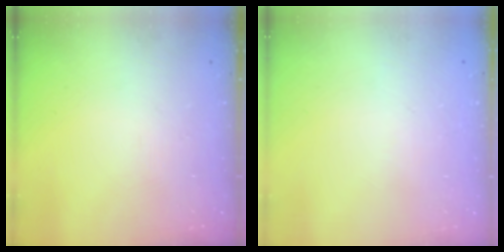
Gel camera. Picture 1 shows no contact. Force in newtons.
{"total": 2.1, "press": 2.1, "slide": 0.1}